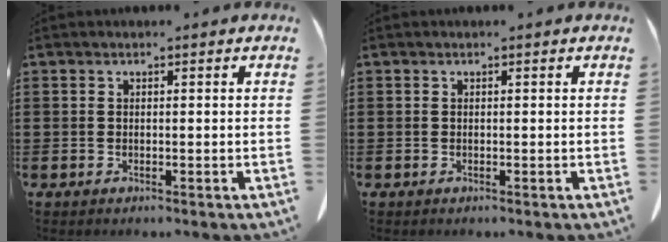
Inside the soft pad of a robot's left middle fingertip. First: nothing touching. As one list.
[{"total": 0.0}]